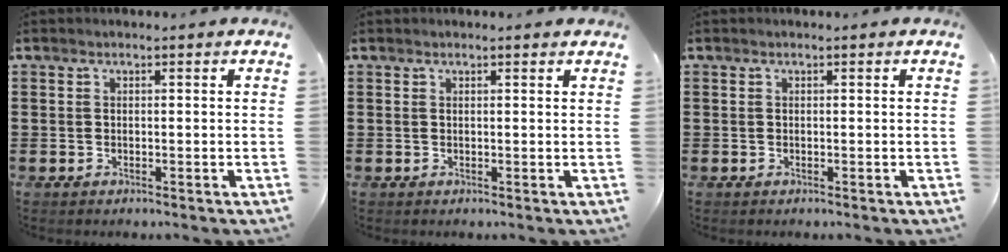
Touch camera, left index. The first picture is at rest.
{"total": 0.6, "force": [0.4, 0.1, 0.4], "torque": [-0.009, -0.001, 0.008]}
{"total": 0.0}